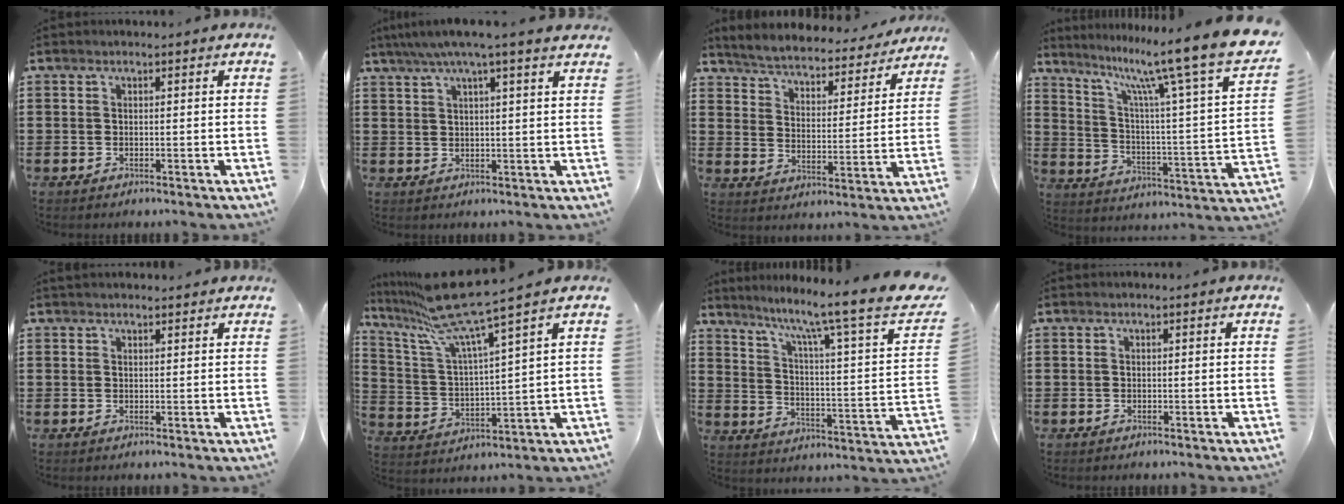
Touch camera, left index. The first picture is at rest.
{"total": 4.6, "force": [3.5, -0.3, 3.1], "torque": [-0.070, -0.008, 0.057]}
{"total": 4.1, "force": [4.1, -0.1, 0.3], "torque": [-0.029, -0.036, 0.064]}
{"total": 13.3, "force": [10.4, -0.2, 8.2], "torque": [-0.161, -0.084, 0.160]}
{"total": 1.3, "force": [1.2, 0.2, 0.2], "torque": [-0.005, 0.002, 0.024]}
{"total": 10.9, "force": [8.7, 0.0, 6.6], "torque": [-0.169, -0.049, 0.144]}
{"total": 8.8, "force": [6.5, -0.2, 5.9], "torque": [-0.124, -0.059, 0.090]}
{"total": 0.0}